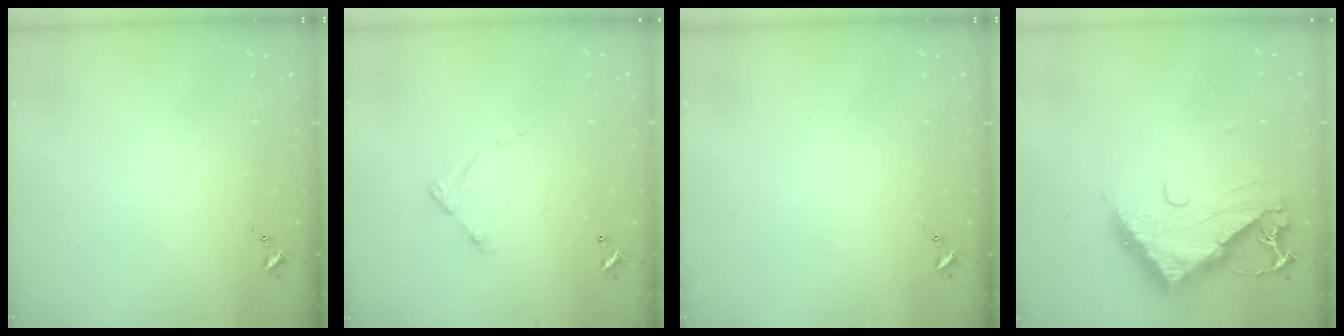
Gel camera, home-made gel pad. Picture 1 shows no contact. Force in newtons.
{"total": 6.1, "press": 6.1, "slide": 0.5}
{"total": 0.0}
{"total": 11.6, "press": 11.6, "slide": 1.1}